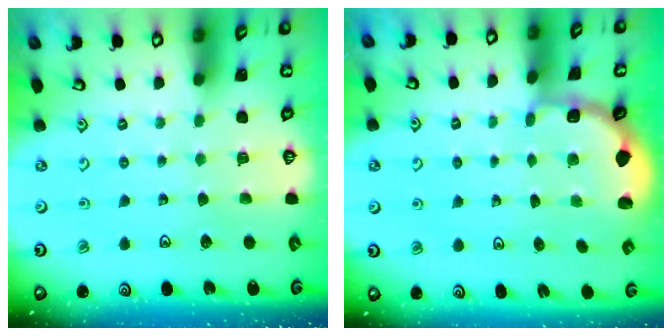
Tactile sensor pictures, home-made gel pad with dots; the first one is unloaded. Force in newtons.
{"total": 1.9, "press": 1.8, "slide": 0.7}